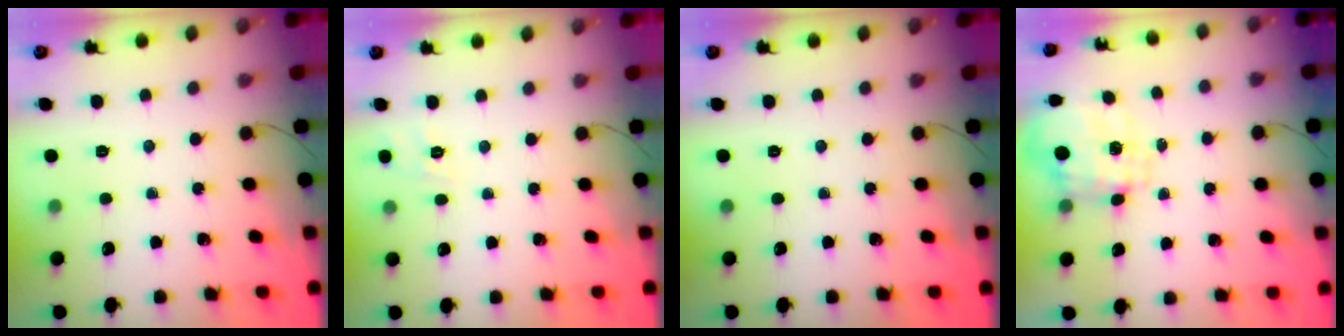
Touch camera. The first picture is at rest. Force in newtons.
{"total": 8.5, "press": 8.3, "slide": 1.7}
{"total": 0.0}
{"total": 3.4, "press": 3.2, "slide": 1.1}